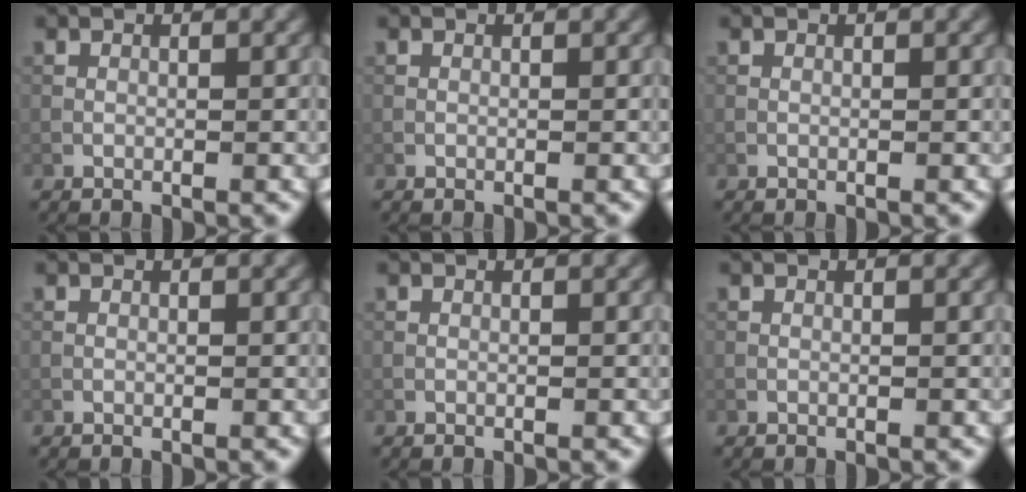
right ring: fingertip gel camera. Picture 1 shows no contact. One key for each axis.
{"total": 0.0}
{"total": 0.0}
{"total": 0.0}
{"total": 0.0}
{"total": 0.0}